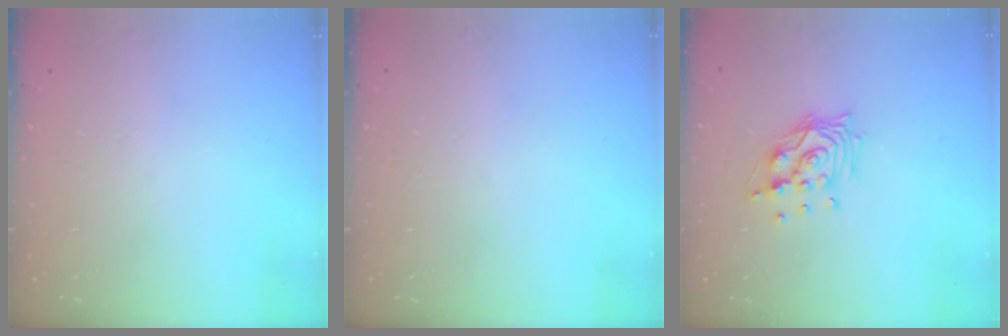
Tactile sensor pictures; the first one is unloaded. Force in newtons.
{"total": 0.0}
{"total": 11.0, "press": 10.9, "slide": 1.6}